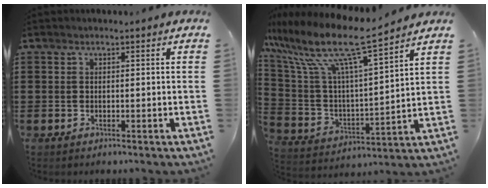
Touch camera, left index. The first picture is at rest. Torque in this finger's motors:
{"motor_torque": [2.14, 0.00, 0.38, 0.21]}